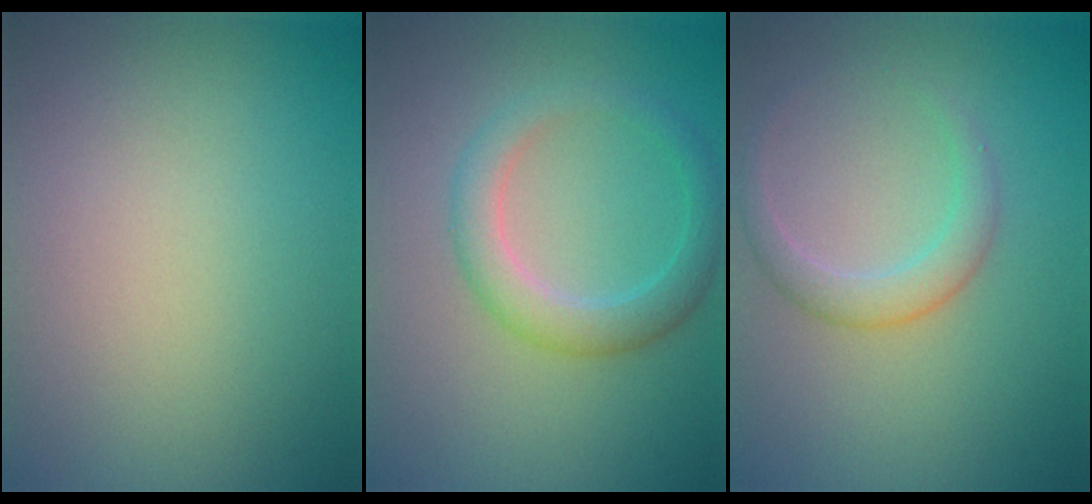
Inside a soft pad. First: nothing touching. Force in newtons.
{"total": 3.4, "press": 3.4, "slide": 0.2}
{"total": 2.3, "press": 2.3, "slide": 0.1}